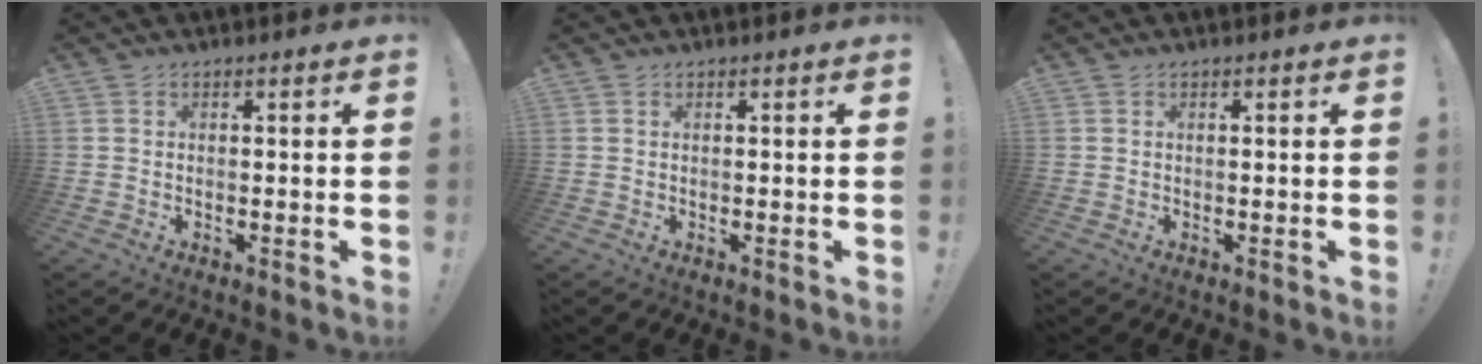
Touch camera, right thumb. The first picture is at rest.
{"total": 0.0}
{"total": 0.0}